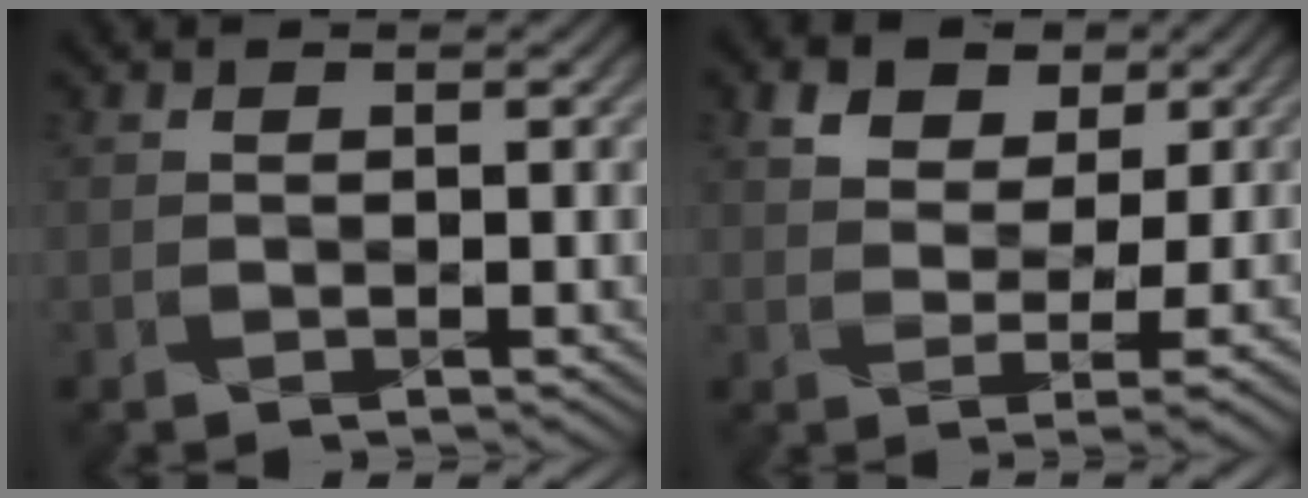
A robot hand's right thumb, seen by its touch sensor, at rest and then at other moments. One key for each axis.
{"total": 4.8, "fx": 2.2, "fy": 2.7, "fz": 3.2, "tx": -0.051, "ty": 0.006, "tz": 0.038}